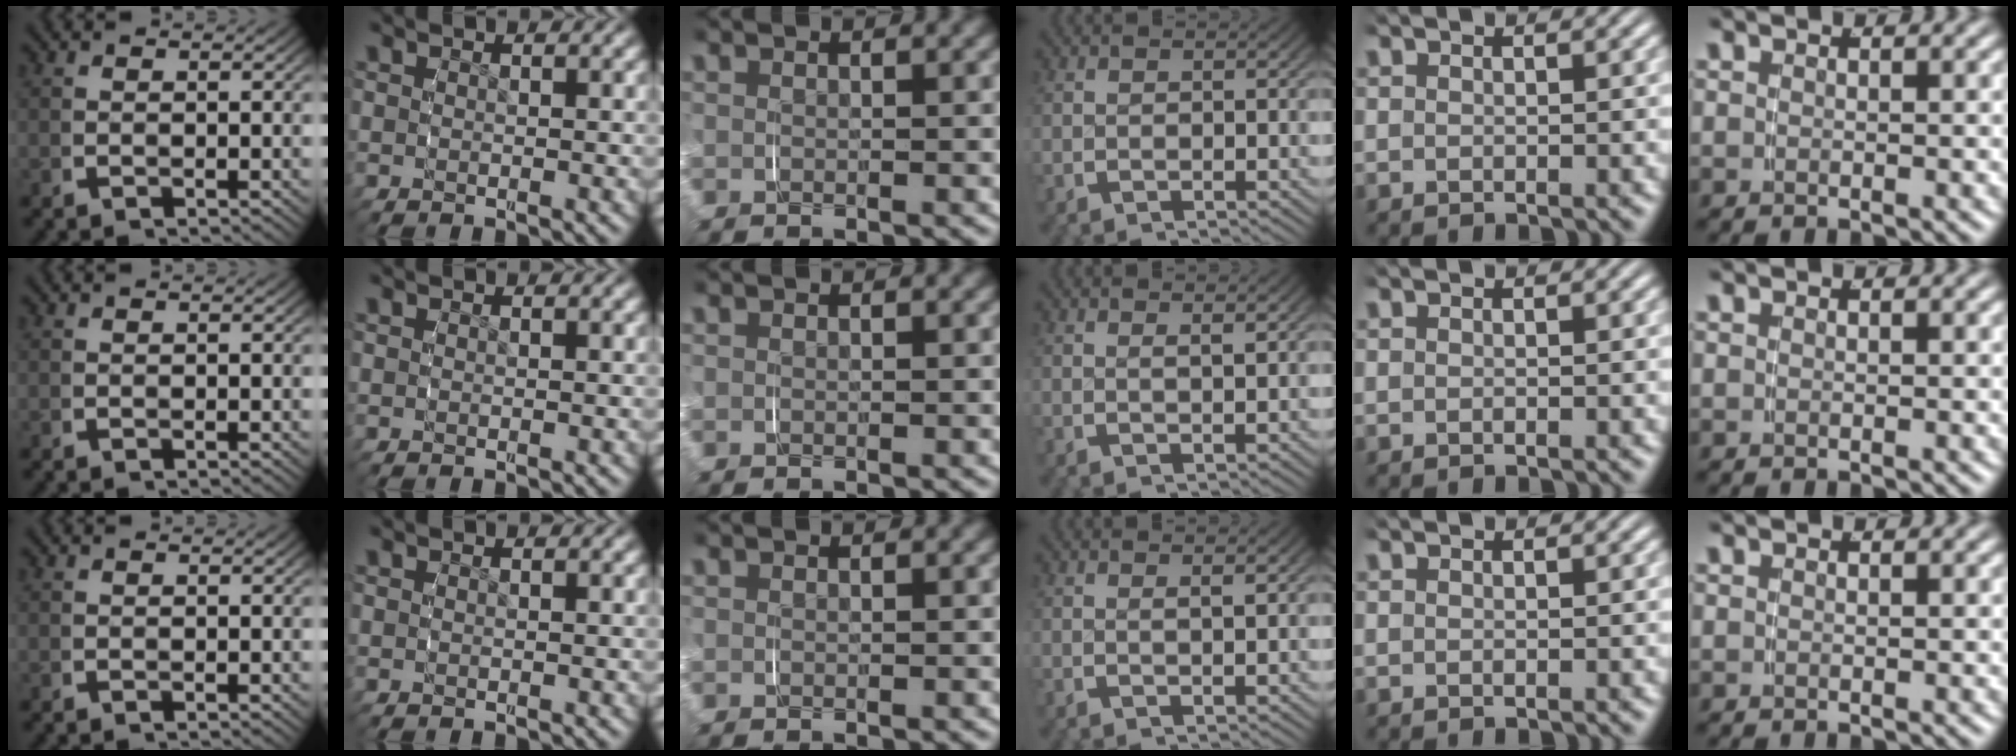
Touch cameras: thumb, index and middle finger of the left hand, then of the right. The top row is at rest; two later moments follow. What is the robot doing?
{"motion": "grasp_and_lifting", "object": "pen bag"}